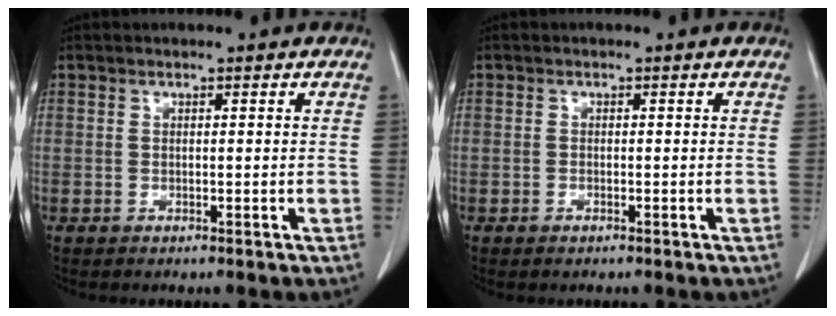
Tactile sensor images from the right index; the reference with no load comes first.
{"total": 0.7, "force": [-0.5, 0.3, 0.4], "torque": [-0.010, -0.001, -0.006]}